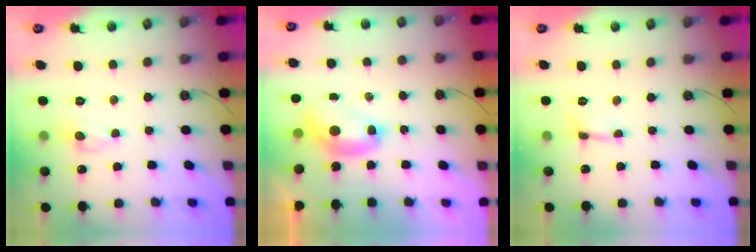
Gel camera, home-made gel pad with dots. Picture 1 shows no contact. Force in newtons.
{"total": 2.5, "press": 2.5, "slide": 0.1}
{"total": 0.8, "press": 0.8, "slide": 0.1}